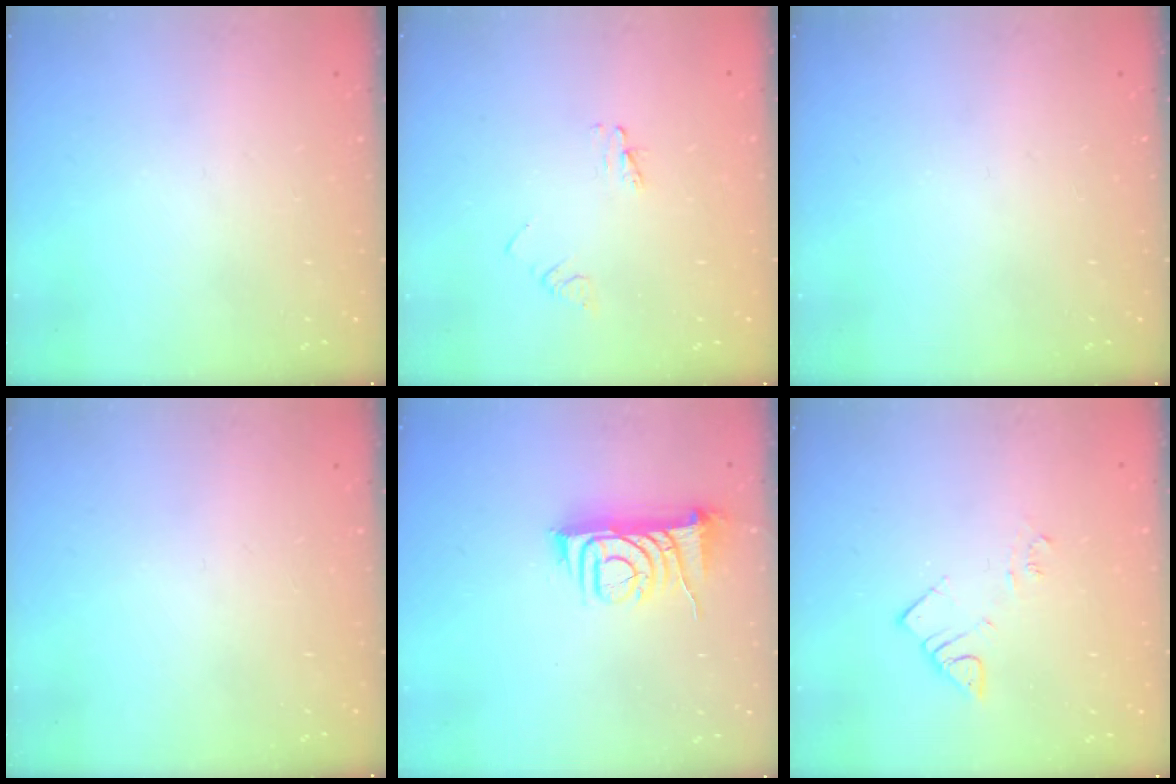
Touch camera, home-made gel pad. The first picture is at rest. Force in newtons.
{"total": 2.9, "press": 2.9, "slide": 0.3}
{"total": 0.0}
{"total": 0.0}
{"total": 7.7, "press": 7.7, "slide": 0.8}
{"total": 6.0, "press": 6.0, "slide": 0.5}